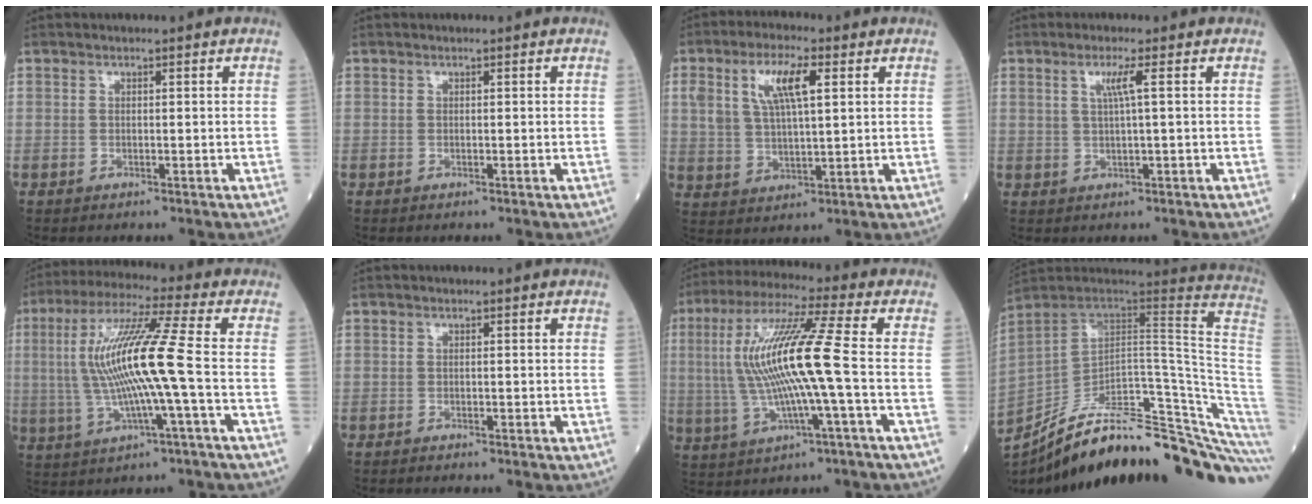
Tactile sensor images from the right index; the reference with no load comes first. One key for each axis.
{"total": 0.0}
{"total": 8.8, "fx": 3.2, "fy": 2.7, "fz": 7.7, "tx": -0.159, "ty": 0.017, "tz": 0.065}
{"total": 2.8, "fx": 0.9, "fy": -0.5, "fz": 2.6, "tx": -0.053, "ty": 0.001, "tz": 0.017}
{"total": 13.8, "fx": -0.5, "fy": -0.5, "fz": 13.8, "tx": -0.280, "ty": 0.012, "tz": -0.013}
{"total": 0.9, "fx": -0.8, "fy": 0.1, "fz": 0.2, "tx": -0.006, "ty": -0.001, "tz": -0.013}
{"total": 14.4, "fx": -0.3, "fy": -0.2, "fz": 14.4, "tx": -0.295, "ty": 0.014, "tz": -0.009}
{"total": 34.5, "fx": -29.1, "fy": 2.3, "fz": 18.2, "tx": -0.167, "ty": -0.026, "tz": -0.404}